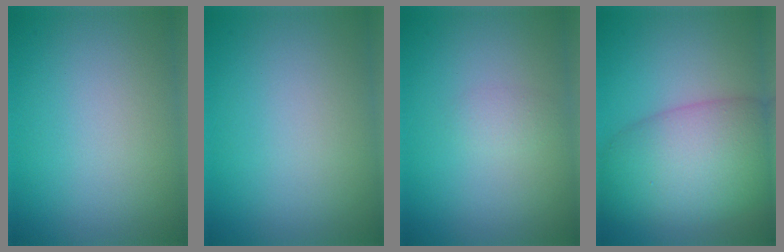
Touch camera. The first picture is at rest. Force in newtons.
{"total": 0.0}
{"total": 1.1, "press": 1.1, "slide": 0.0}
{"total": 9.9, "press": 9.9, "slide": 0.5}